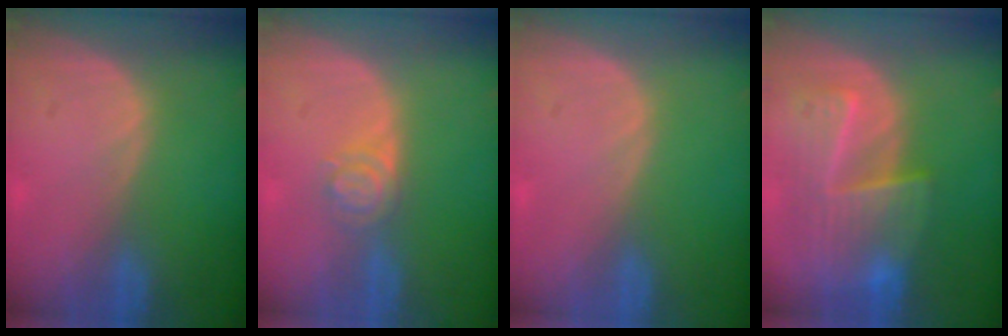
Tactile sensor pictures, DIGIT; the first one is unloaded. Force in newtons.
{"total": 3.9, "press": 3.6, "slide": 1.6}
{"total": 0.0}
{"total": 9.4, "press": 8.3, "slide": 4.3}